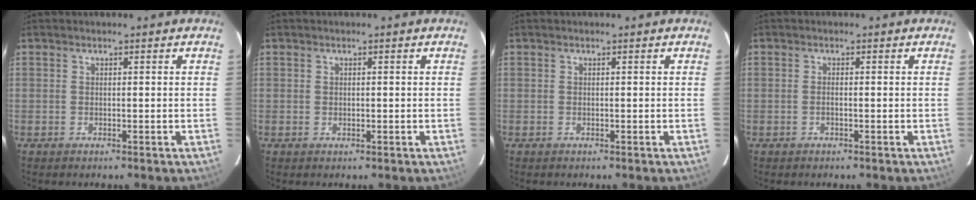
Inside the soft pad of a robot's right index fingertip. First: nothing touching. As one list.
[{"total": 0.6, "force": [0.1, 0.6, 0.2], "torque": [-0.002, 0.001, 0.004]}, {"total": 0.0}, {"total": 0.7, "force": [-0.2, 0.2, 0.6], "torque": [-0.014, 0.001, -0.005]}]